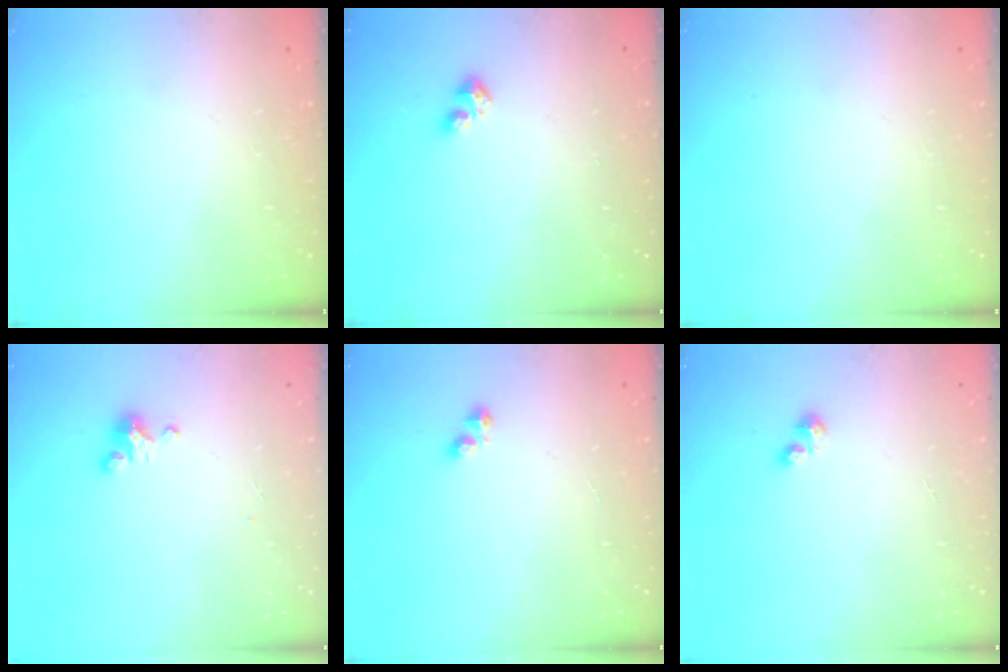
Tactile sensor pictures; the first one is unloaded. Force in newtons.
{"total": 2.9, "press": 2.8, "slide": 0.6}
{"total": 0.0}
{"total": 3.2, "press": 3.2, "slide": 0.3}
{"total": 2.1, "press": 2.0, "slide": 0.4}
{"total": 2.1, "press": 2.1, "slide": 0.3}